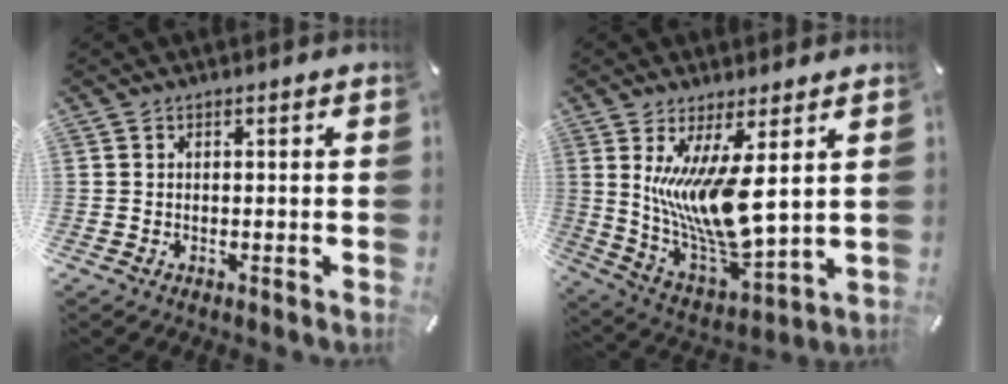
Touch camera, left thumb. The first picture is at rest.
{"total": 14.8, "force": [4.9, 4.1, 13.4], "torque": [-0.287, -0.052, 0.077]}